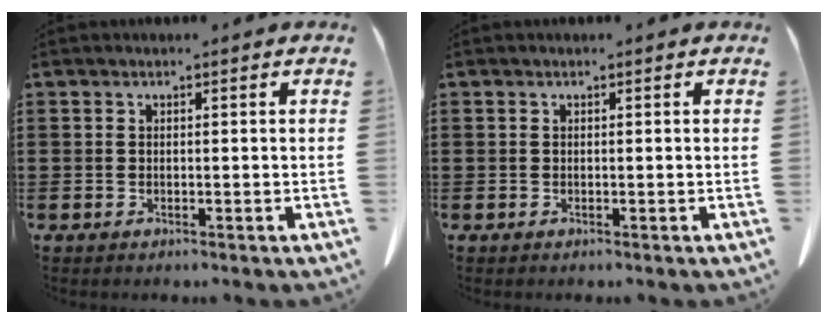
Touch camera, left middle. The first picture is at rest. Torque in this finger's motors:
{"motor_torque": [-1.03, -1.11, 0.09, 0.02]}